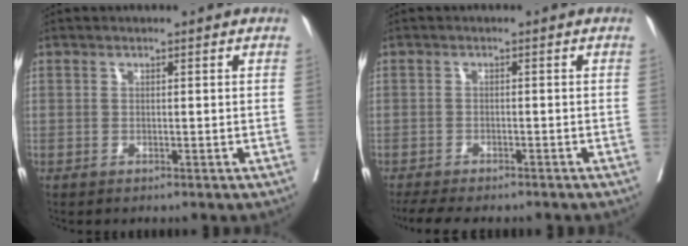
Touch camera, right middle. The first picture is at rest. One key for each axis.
{"total": 8.3, "fx": -7.1, "fy": 2.2, "fz": 3.7, "tx": -0.051, "ty": -0.005, "tz": -0.102}